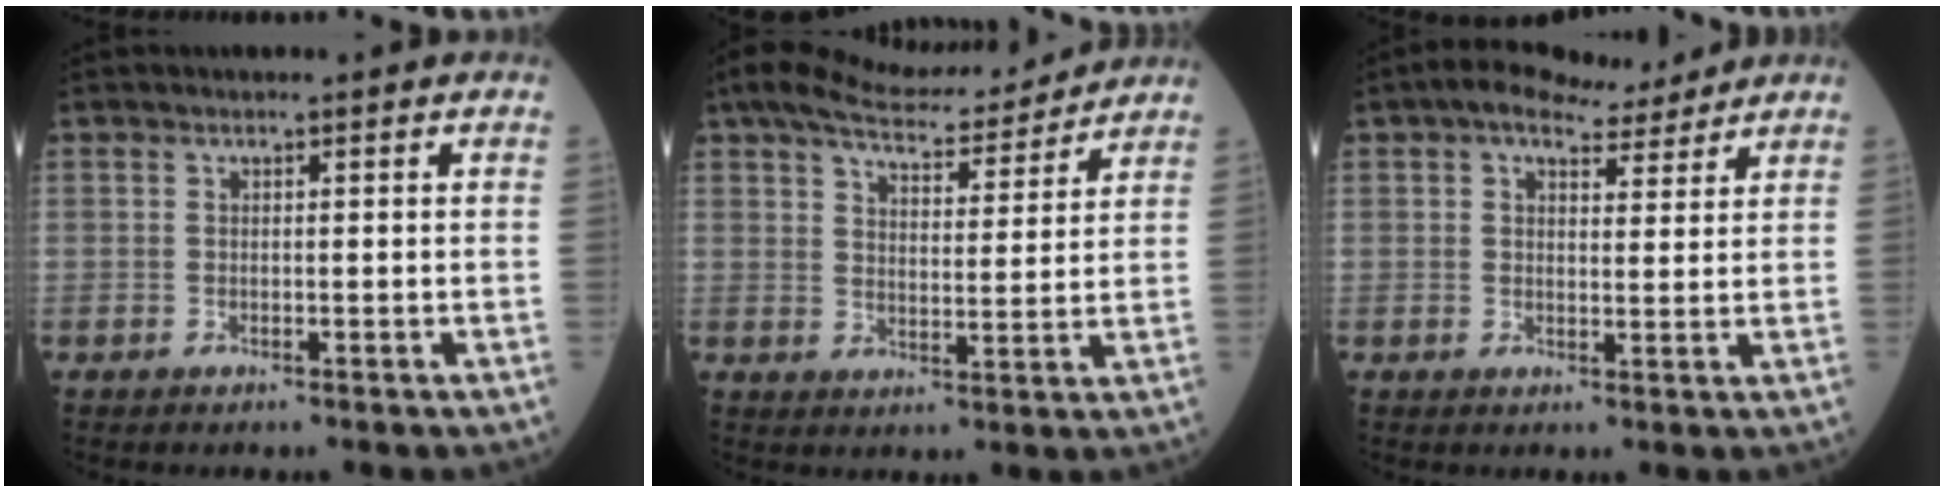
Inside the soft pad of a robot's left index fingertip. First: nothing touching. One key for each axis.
{"total": 13.2, "fx": 11.9, "fy": 2.4, "fz": 5.0, "tx": -0.085, "ty": 0.020, "tz": 0.175}
{"total": 7.0, "fx": 5.6, "fy": 2.6, "fz": 3.3, "tx": -0.051, "ty": 0.026, "tz": 0.083}